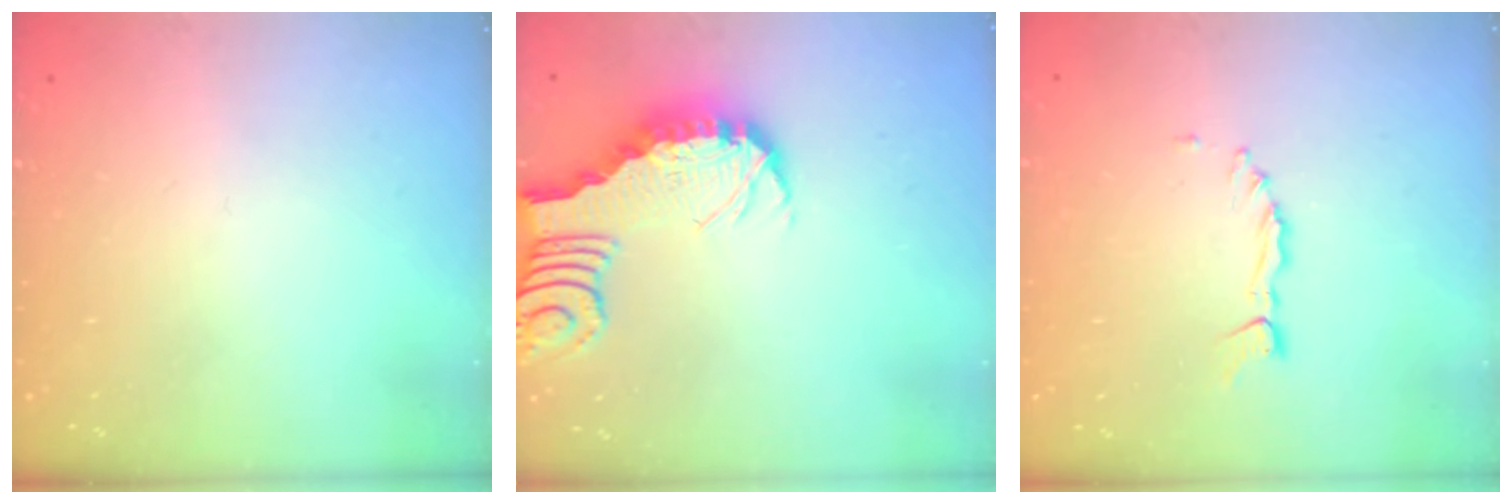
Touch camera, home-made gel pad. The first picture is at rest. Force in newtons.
{"total": 3.3, "press": 3.3, "slide": 0.5}
{"total": 0.8, "press": 0.8, "slide": 0.1}